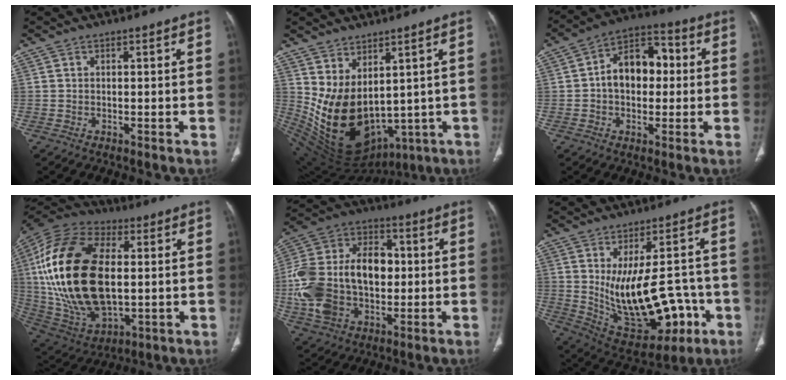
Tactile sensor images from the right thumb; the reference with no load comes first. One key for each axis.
{"total": 15.3, "fx": 2.2, "fy": 9.5, "fz": 11.7, "tx": -0.187, "ty": -0.039, "tz": 0.086}
{"total": 12.2, "fx": 0.6, "fy": 8.3, "fz": 9.0, "tx": -0.112, "ty": 0.034, "tz": 0.001}
{"total": 29.2, "fx": 2.1, "fy": 16.4, "fz": 24.1, "tx": -0.486, "ty": -0.008, "tz": 0.042}
{"total": 22.3, "fx": -0.8, "fy": 14.9, "fz": 16.6, "tx": -0.325, "ty": 0.024, "tz": -0.006}
{"total": 19.9, "fx": -3.2, "fy": 10.5, "fz": 16.5, "tx": -0.224, "ty": 0.004, "tz": -0.011}